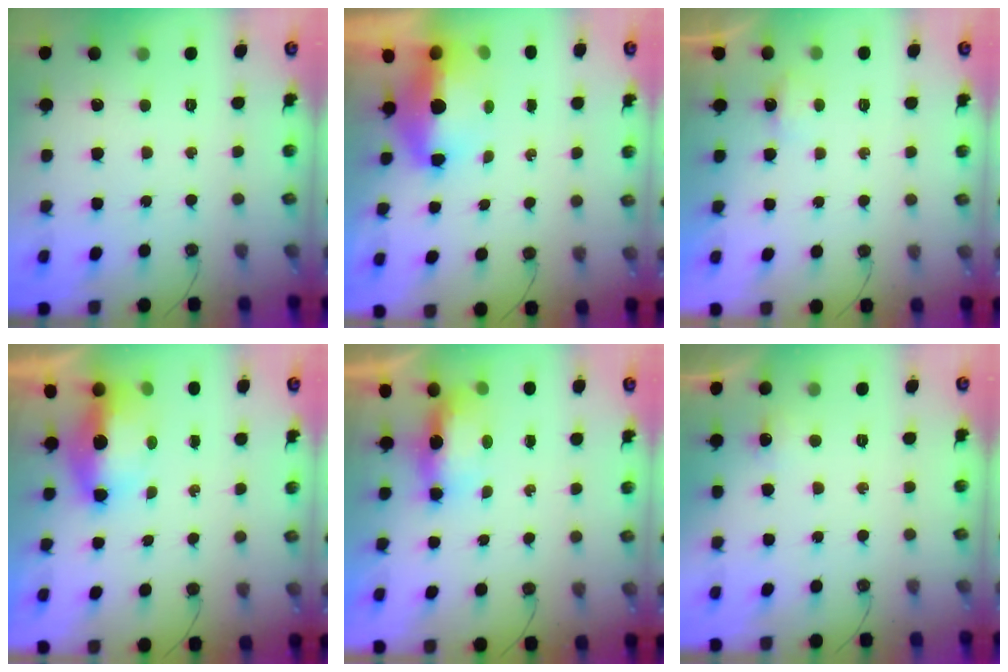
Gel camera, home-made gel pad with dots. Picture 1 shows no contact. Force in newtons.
{"total": 16.0, "press": 9.7, "slide": 12.6}
{"total": 3.0, "press": 2.9, "slide": 0.5}
{"total": 7.4, "press": 7.3, "slide": 1.2}
{"total": 9.9, "press": 6.8, "slide": 7.2}
{"total": 6.4, "press": 4.9, "slide": 4.1}